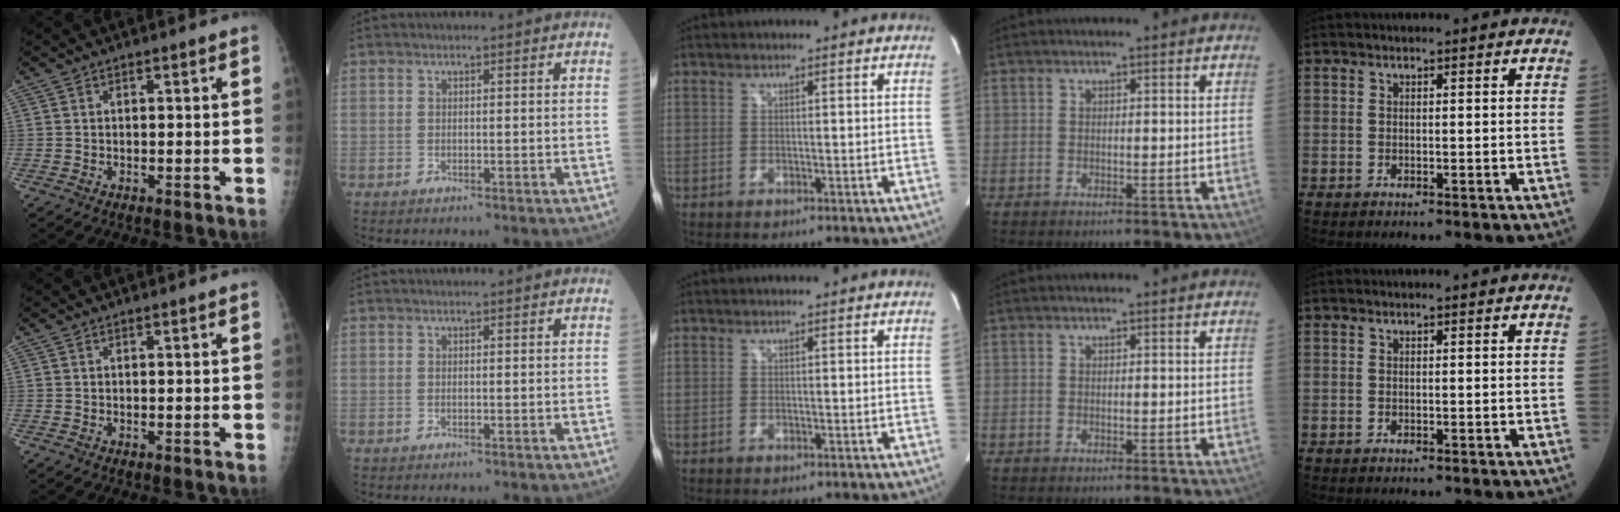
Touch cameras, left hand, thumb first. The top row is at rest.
{}